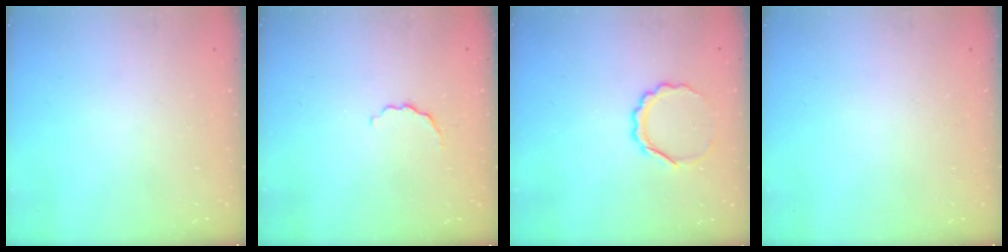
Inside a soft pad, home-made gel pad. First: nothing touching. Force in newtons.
{"total": 4.1, "press": 3.9, "slide": 1.1}
{"total": 6.6, "press": 6.5, "slide": 0.8}
{"total": 0.0}